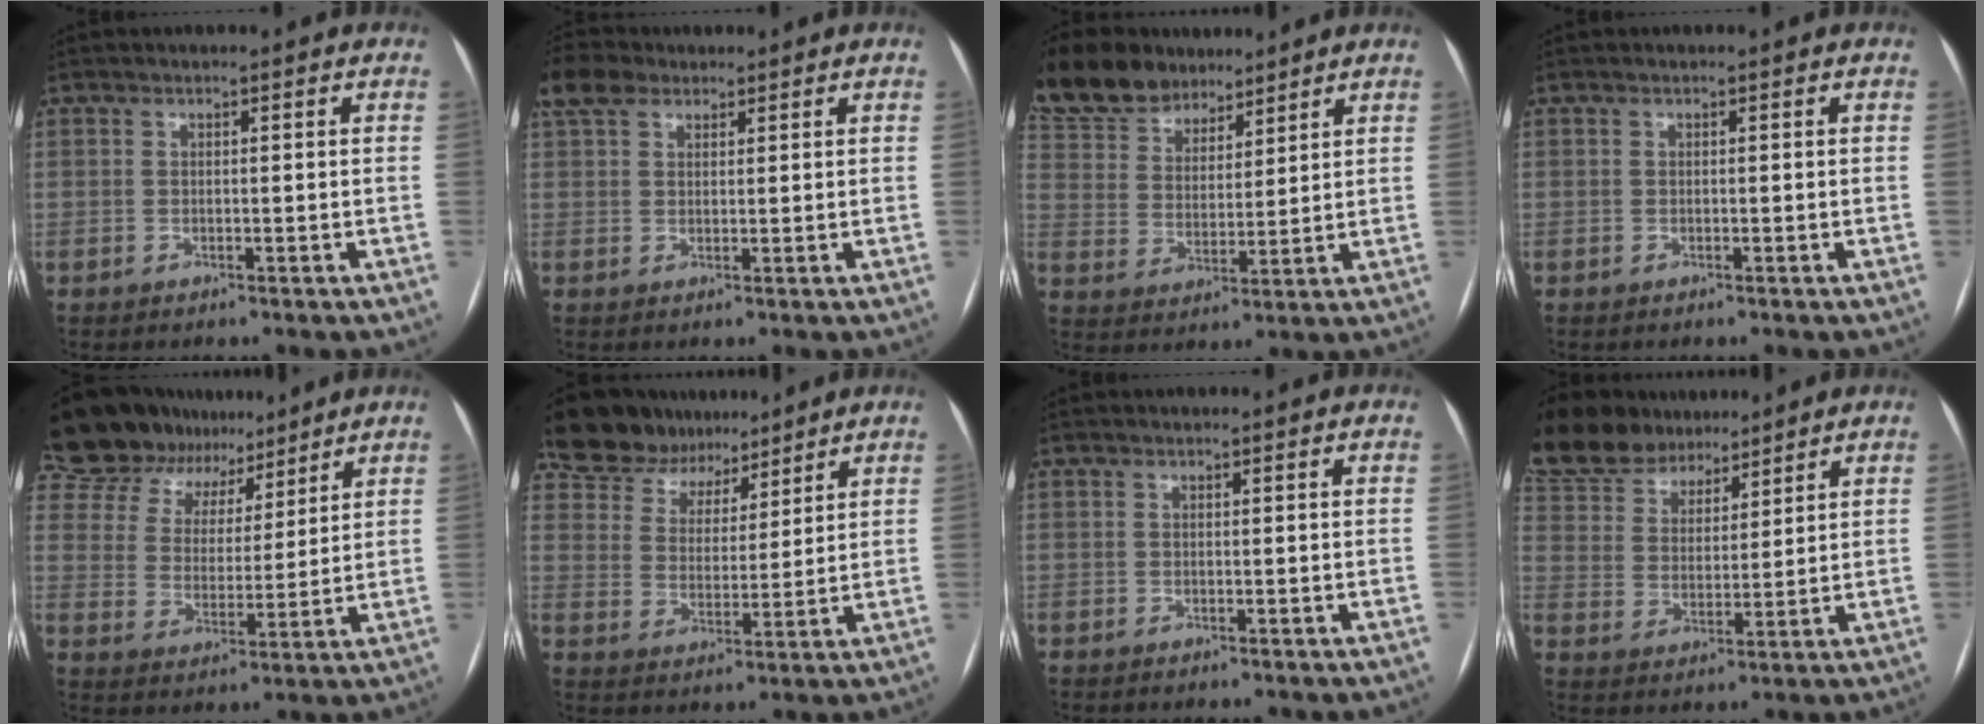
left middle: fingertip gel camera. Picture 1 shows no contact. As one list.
[{"total": 5.9, "force": [4.0, 3.4, 2.7], "torque": [-0.067, 0.032, 0.083]}, {"total": 14.0, "force": [11.5, 6.8, 4.3], "torque": [-0.092, 0.038, 0.215]}, {"total": 0.0}, {"total": 14.8, "force": [12.4, 7.3, 3.3], "torque": [-0.063, 0.025, 0.210]}, {"total": 11.4, "force": [9.4, 5.9, 2.5], "torque": [-0.046, 0.025, 0.163]}, {"total": 0.0}, {"total": 16.1, "force": [13.6, 6.9, 5.1], "torque": [-0.118, 0.042, 0.249]}]